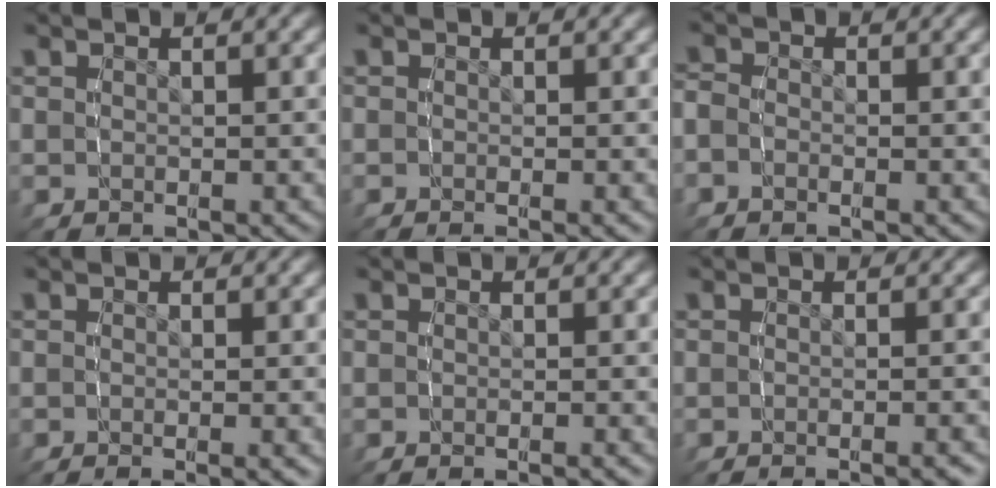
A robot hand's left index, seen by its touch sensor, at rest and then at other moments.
{"total": 1.5, "force": [-1.0, 0.2, 1.1], "torque": [-0.010, 0.000, -0.016]}
{"total": 1.8, "force": [-0.7, 1.5, 0.7], "torque": [-0.024, -0.005, -0.016]}
{"total": 2.3, "force": [-1.5, 0.2, 1.7], "torque": [-0.017, -0.001, -0.023]}
{"total": 1.8, "force": [-1.5, 0.2, 1.0], "torque": [-0.007, 0.003, -0.025]}
{"total": 2.7, "force": [-2.2, 0.2, 1.5], "torque": [-0.018, 0.002, -0.035]}